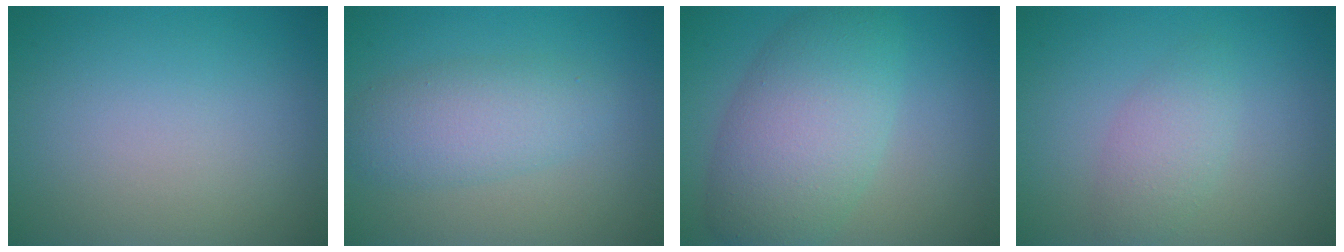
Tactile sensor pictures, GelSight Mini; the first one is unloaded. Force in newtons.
{"total": 4.1, "press": 4.1, "slide": 0.1}
{"total": 7.7, "press": 7.7, "slide": 0.3}
{"total": 2.4, "press": 2.4, "slide": 0.0}